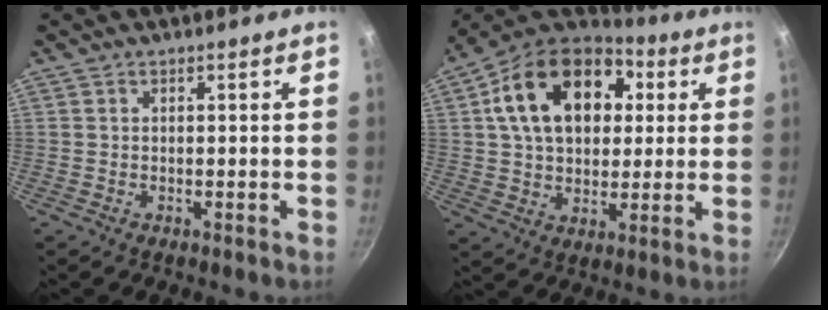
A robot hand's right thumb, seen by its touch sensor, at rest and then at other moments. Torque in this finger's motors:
{"motor_torque": [-0.02, 3.36, 0.47, -0.02, 0.20]}